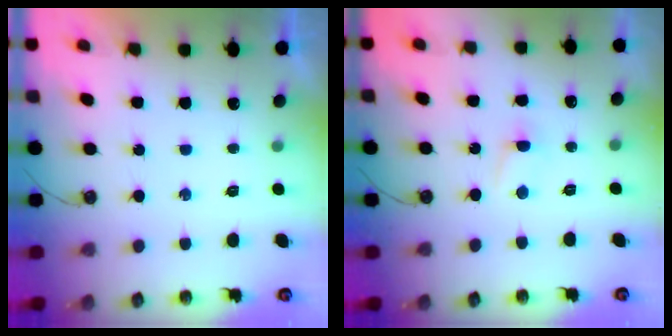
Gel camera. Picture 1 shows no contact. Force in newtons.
{"total": 2.8, "press": 2.8, "slide": 0.3}